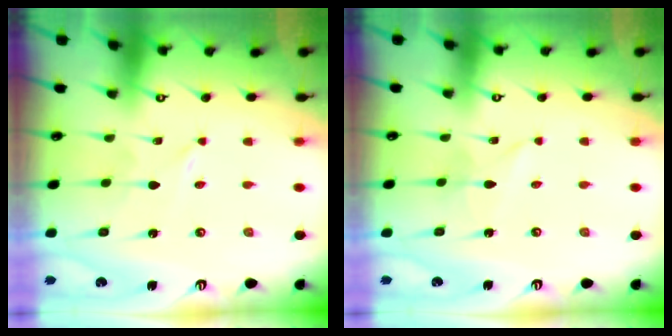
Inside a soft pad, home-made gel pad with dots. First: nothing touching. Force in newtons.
{"total": 2.0, "press": 2.0, "slide": 0.1}